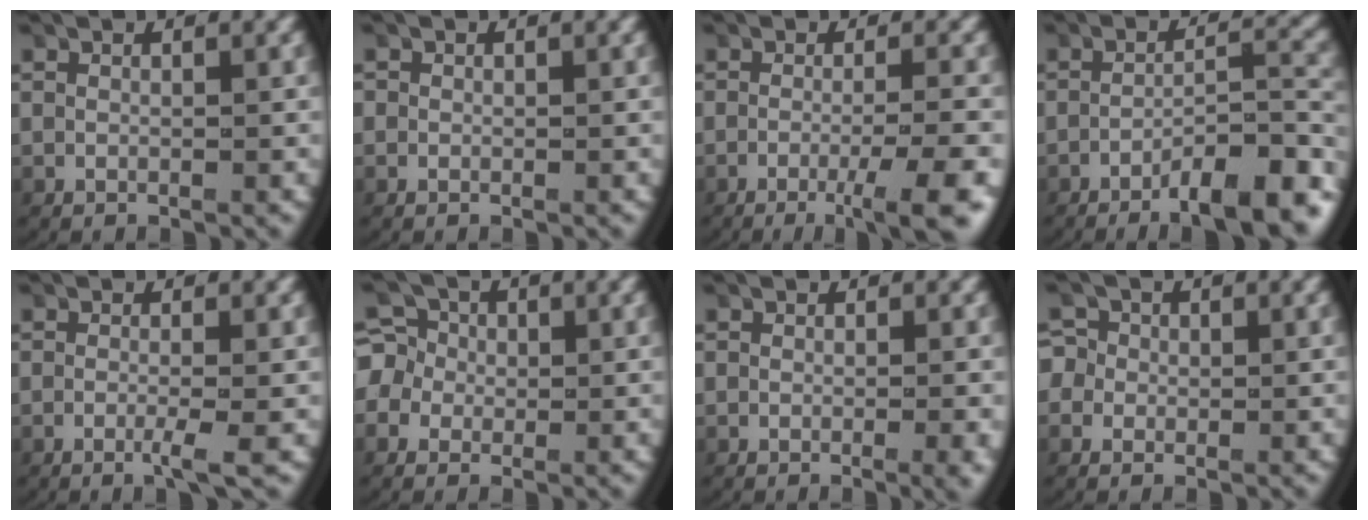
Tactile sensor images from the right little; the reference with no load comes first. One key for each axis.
{"total": 0.9, "fx": -0.1, "fy": 0.9, "fz": 0.0, "tx": -0.007, "ty": -0.008, "tz": -0.001}
{"total": 6.1, "fx": -4.0, "fy": 0.9, "fz": 4.6, "tx": -0.054, "ty": -0.002, "tz": -0.065}
{"total": 7.7, "fx": -6.1, "fy": 1.8, "fz": 4.4, "tx": -0.047, "ty": 0.000, "tz": -0.093}
{"total": 1.9, "fx": -0.8, "fy": 0.0, "fz": 1.8, "tx": -0.027, "ty": 0.000, "tz": -0.019}
{"total": 6.2, "fx": 0.1, "fy": 5.8, "fz": 2.1, "tx": -0.060, "ty": -0.010, "tz": -0.007}
{"total": 1.3, "fx": -0.4, "fy": 0.1, "fz": 1.3, "tx": -0.014, "ty": 0.000, "tz": -0.010}
{"total": 3.8, "fx": 0.1, "fy": 3.6, "fz": 1.1, "tx": -0.034, "ty": -0.004, "tz": -0.004}